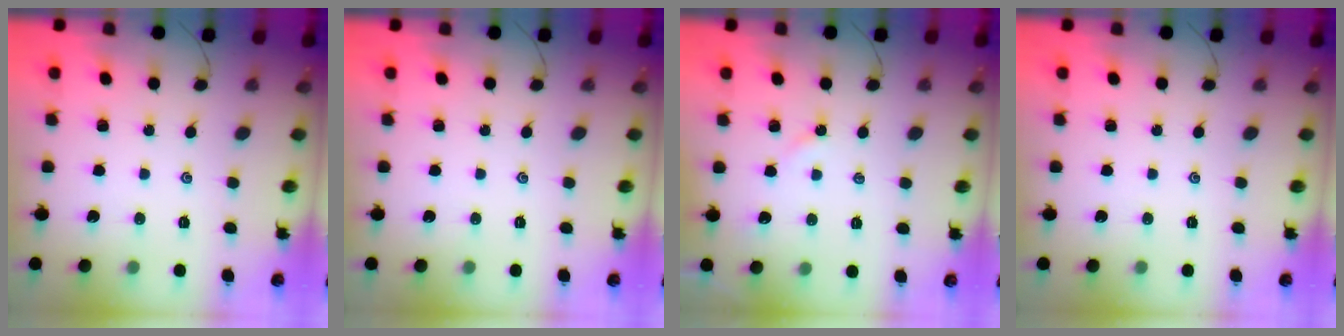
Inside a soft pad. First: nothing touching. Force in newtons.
{"total": 0.0}
{"total": 2.7, "press": 2.7, "slide": 0.5}
{"total": 0.0}